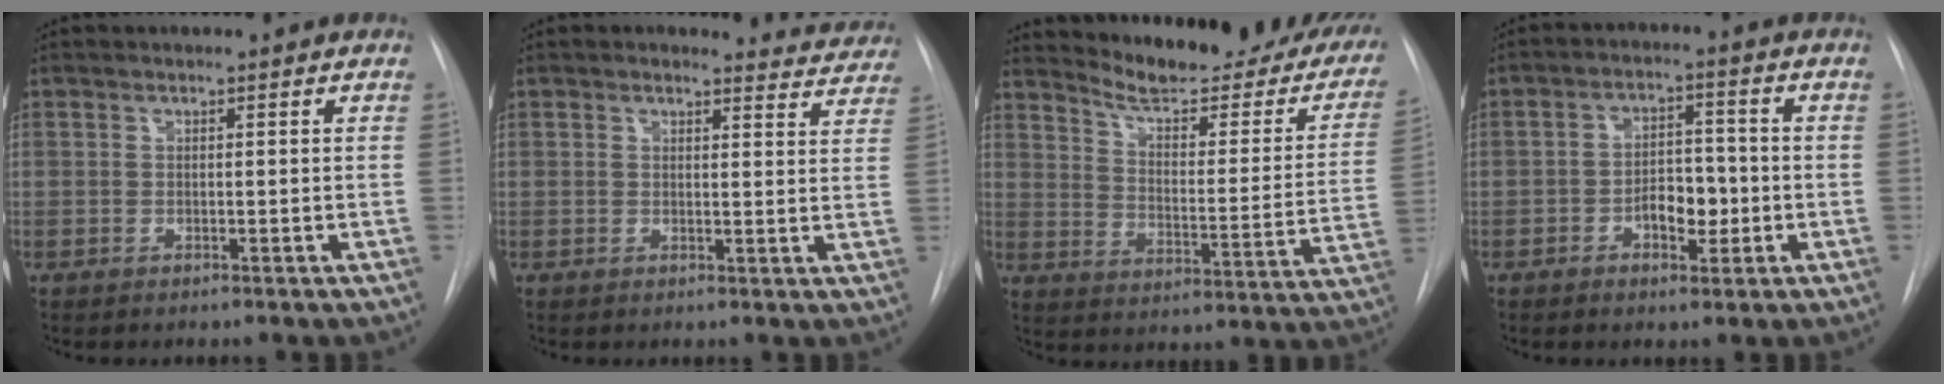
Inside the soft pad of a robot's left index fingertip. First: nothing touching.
{"total": 5.3, "force": [4.9, 1.7, 0.8], "torque": [0.011, -0.011, 0.029]}
{"total": 24.1, "force": [21.1, 5.3, 10.2], "torque": [-0.130, -0.074, 0.257]}
{"total": 5.6, "force": [-2.1, 2.9, 4.3], "torque": [-0.067, 0.007, -0.030]}